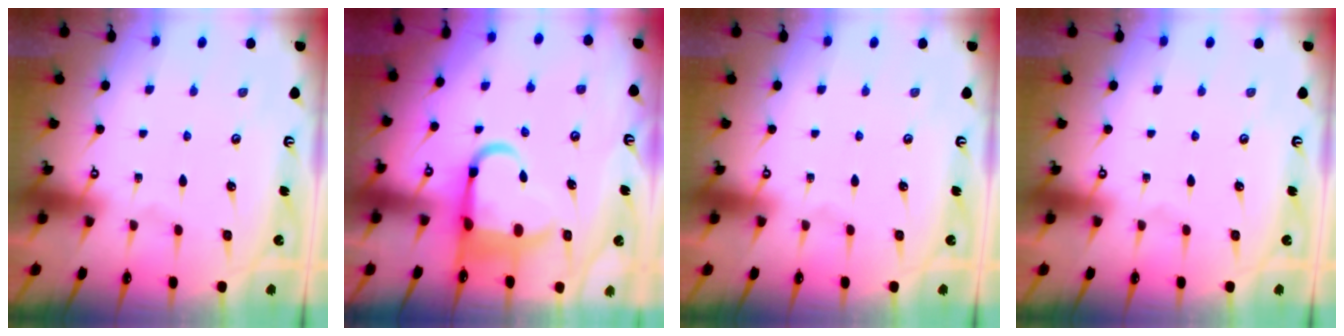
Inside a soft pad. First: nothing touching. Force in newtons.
{"total": 9.8, "press": 9.4, "slide": 2.9}
{"total": 0.0}
{"total": 0.0}